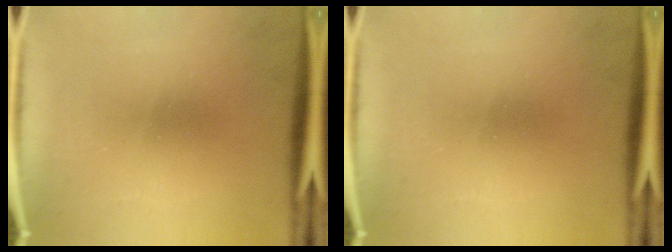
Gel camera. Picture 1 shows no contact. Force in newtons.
{"total": 0.0}